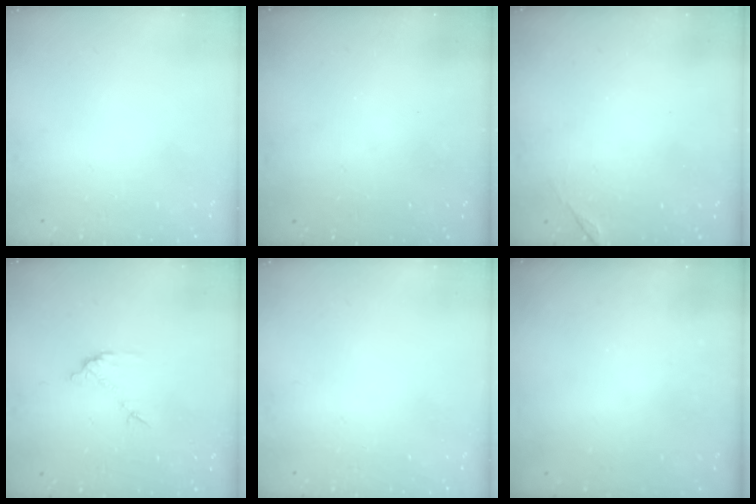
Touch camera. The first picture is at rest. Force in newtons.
{"total": 3.1, "press": 3.1, "slide": 0.1}
{"total": 6.7, "press": 6.7, "slide": 0.2}
{"total": 7.2, "press": 7.2, "slide": 0.2}
{"total": 0.0}
{"total": 3.0, "press": 3.0, "slide": 0.1}